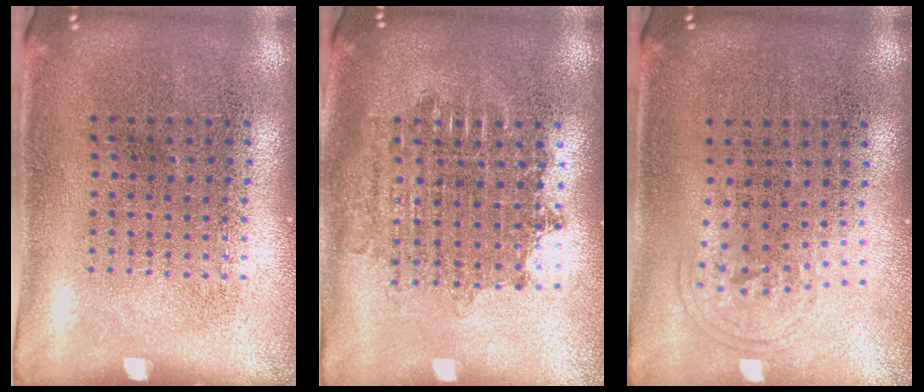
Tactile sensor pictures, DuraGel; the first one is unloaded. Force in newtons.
{"total": 1.8, "press": 1.5, "slide": 1.0}
{"total": 0.9, "press": 0.6, "slide": 0.6}